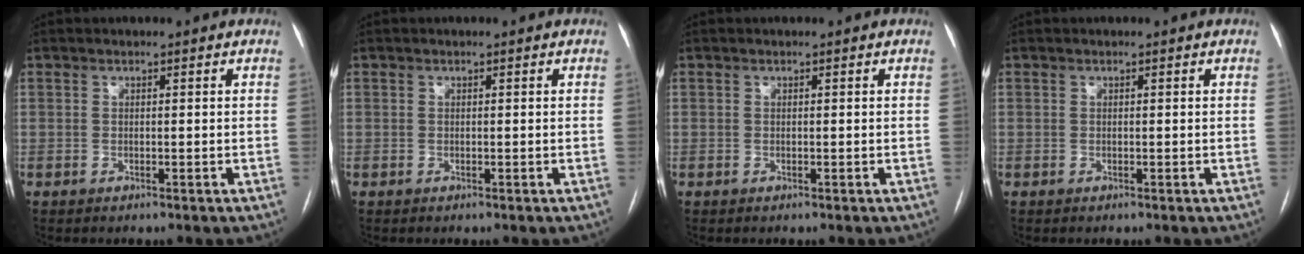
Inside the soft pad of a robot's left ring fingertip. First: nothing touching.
{"total": 0.0}
{"total": 0.0}
{"total": 0.0}